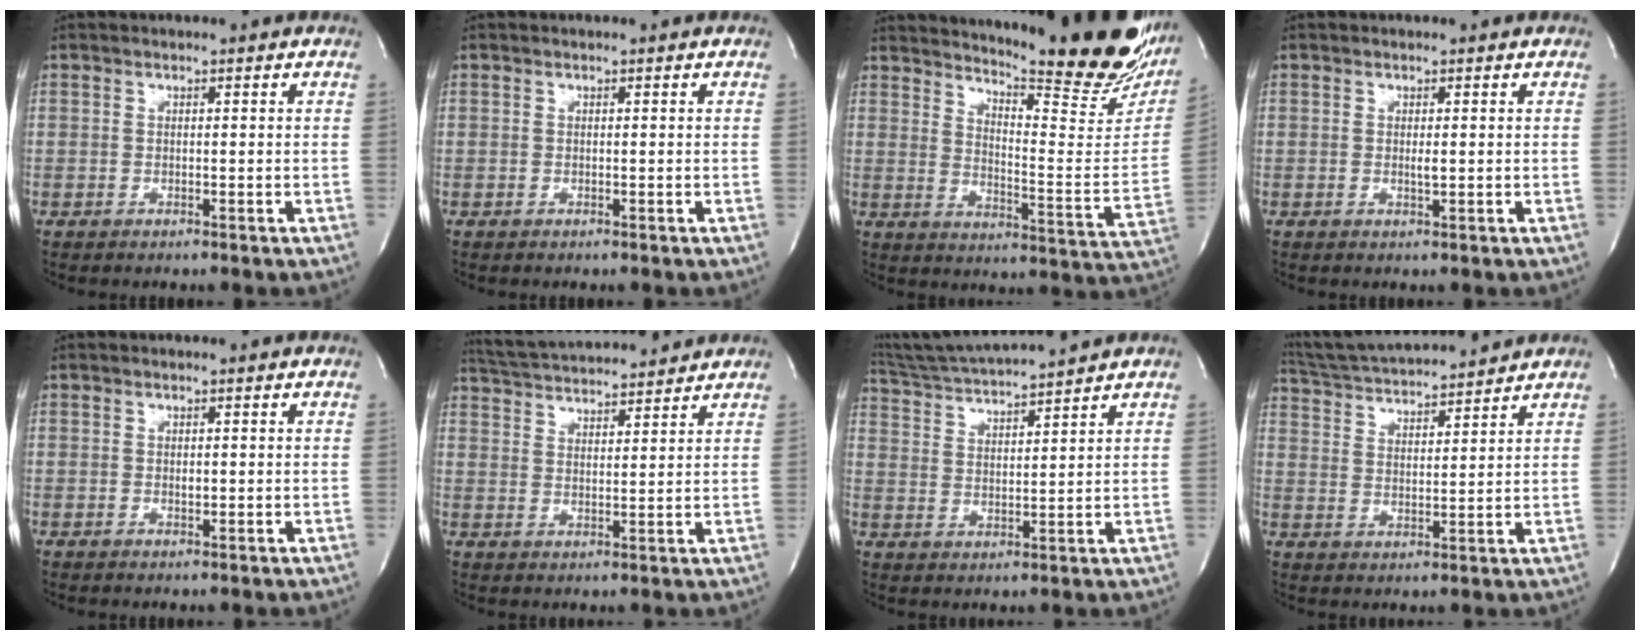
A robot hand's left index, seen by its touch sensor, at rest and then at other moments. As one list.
[{"total": 0.0}, {"total": 28.3, "force": [23.2, 4.3, 15.6], "torque": [-0.227, -0.098, 0.287]}, {"total": 0.8, "force": [-0.1, 0.1, 0.8], "torque": [-0.020, -0.008, -0.002]}, {"total": 0.6, "force": [-0.2, 0.3, 0.5], "torque": [-0.007, -0.006, -0.004]}, {"total": 13.9, "force": [13.0, 1.6, 4.5], "torque": [-0.087, 0.025, 0.200]}, {"total": 11.7, "force": [10.8, -1.2, 4.2], "torque": [-0.085, 0.009, 0.184]}, {"total": 14.3, "force": [13.4, 0.9, 5.1], "torque": [-0.102, 0.018, 0.218]}]